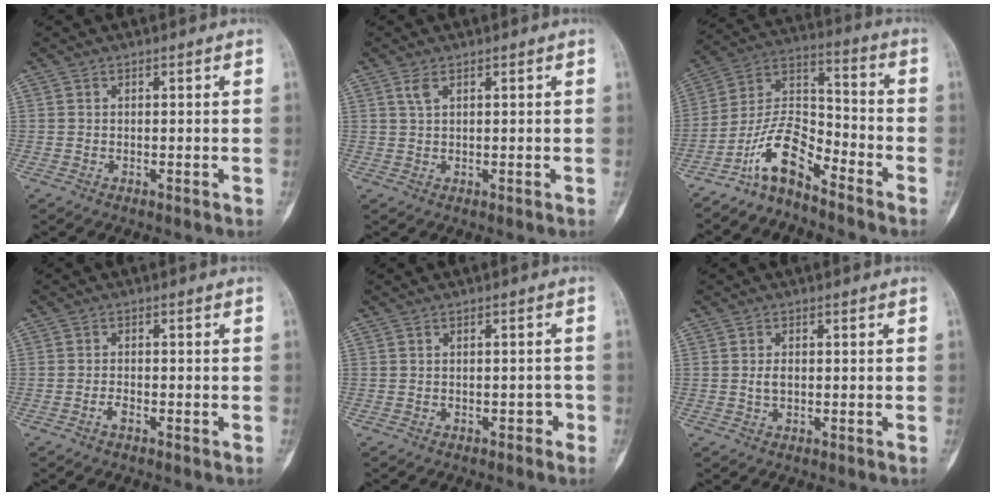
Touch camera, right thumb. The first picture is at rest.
{"total": 1.6, "force": [0.9, 0.6, 1.2], "torque": [-0.031, 0.004, 0.023]}
{"total": 10.6, "force": [-7.8, 3.8, 6.1], "torque": [-0.112, 0.087, -0.159]}
{"total": 1.5, "force": [-1.0, 0.6, 1.0], "torque": [-0.018, 0.005, -0.020]}
{"total": 1.7, "force": [-1.0, 1.1, 0.9], "torque": [-0.006, 0.012, -0.013]}
{"total": 1.8, "force": [0.0, 1.1, 1.4], "torque": [-0.028, 0.000, -0.001]}